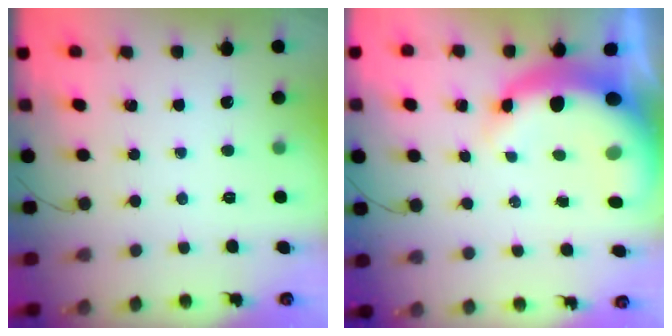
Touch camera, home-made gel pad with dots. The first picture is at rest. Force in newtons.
{"total": 13.3, "press": 12.9, "slide": 2.9}